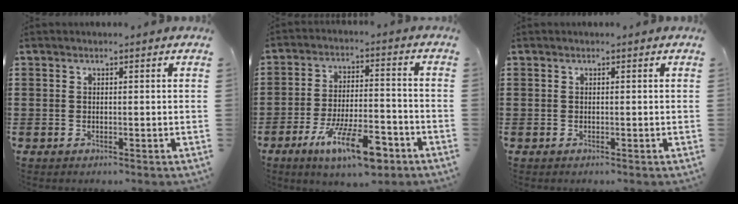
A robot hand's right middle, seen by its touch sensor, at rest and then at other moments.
{"total": 11.6, "force": [-7.2, 3.2, 8.5], "torque": [-0.158, 0.012, -0.133]}
{"total": 0.0}